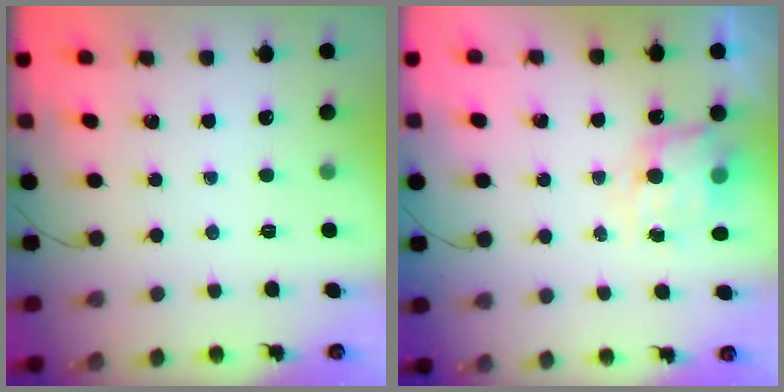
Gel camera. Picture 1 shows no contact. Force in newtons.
{"total": 6.3, "press": 6.2, "slide": 0.6}